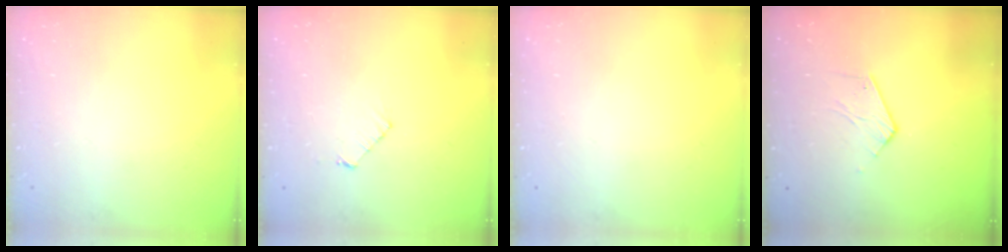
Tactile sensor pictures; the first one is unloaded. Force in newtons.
{"total": 3.6, "press": 3.6, "slide": 0.3}
{"total": 0.0}
{"total": 3.7, "press": 3.7, "slide": 0.3}